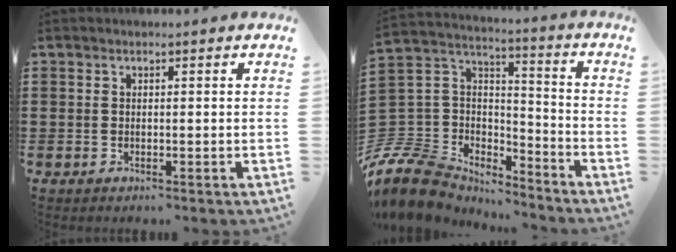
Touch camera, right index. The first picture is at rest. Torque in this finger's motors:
{"motor_torque": [-0.94, 1.05, -1.05, -0.21]}